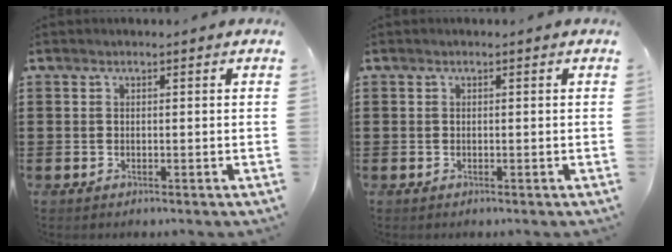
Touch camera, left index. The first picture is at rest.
{"total": 0.0}